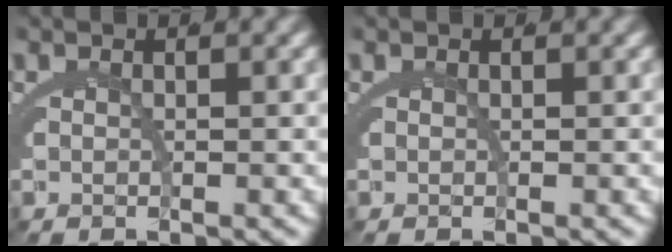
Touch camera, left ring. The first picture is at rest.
{"total": 0.0}